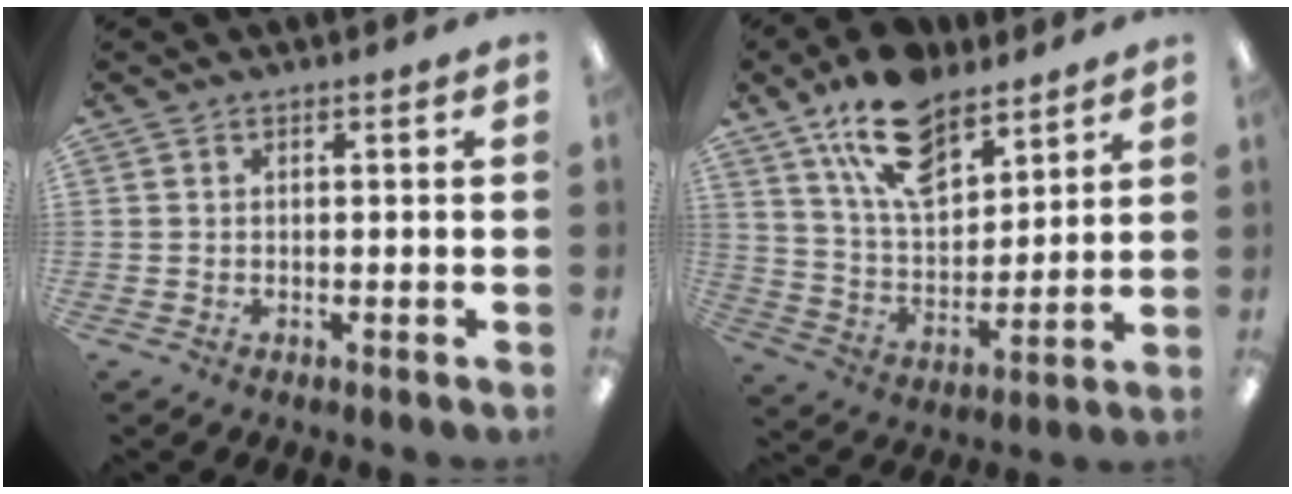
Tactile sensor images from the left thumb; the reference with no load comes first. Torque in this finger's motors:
{"motor_torque": [0.42, 0.21, 1.67, -1.11, 0.33]}